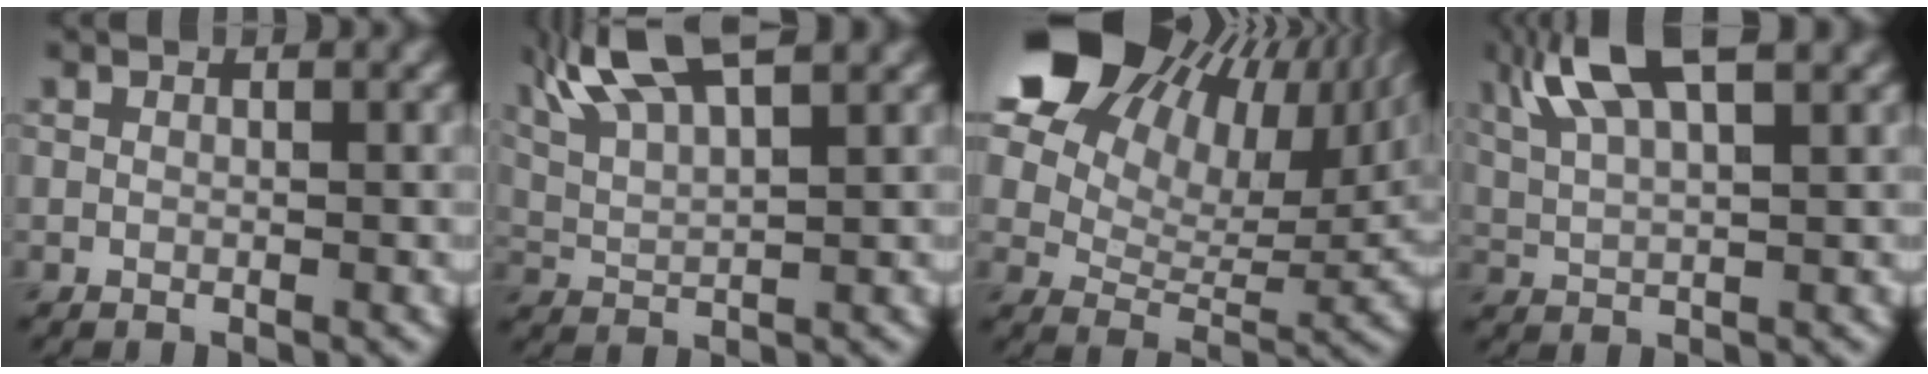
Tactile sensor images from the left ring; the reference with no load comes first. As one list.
[{"total": 8.5, "force": [5.6, 2.3, 5.9], "torque": [-0.111, 0.028, 0.088]}, {"total": 20.1, "force": [10.1, 13.4, 11.1], "torque": [-0.217, 0.065, 0.191]}, {"total": 7.8, "force": [4.5, 2.4, 6.0], "torque": [-0.118, 0.031, 0.069]}]